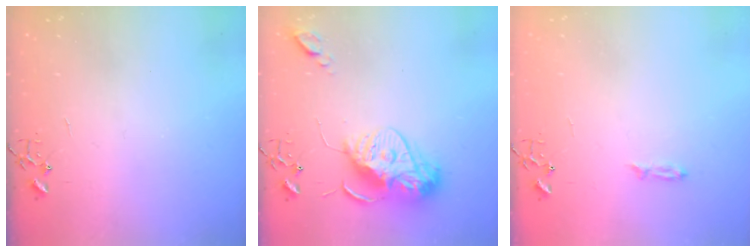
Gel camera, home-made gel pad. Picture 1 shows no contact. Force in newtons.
{"total": 15.3, "press": 15.3, "slide": 1.3}
{"total": 3.4, "press": 3.3, "slide": 0.5}